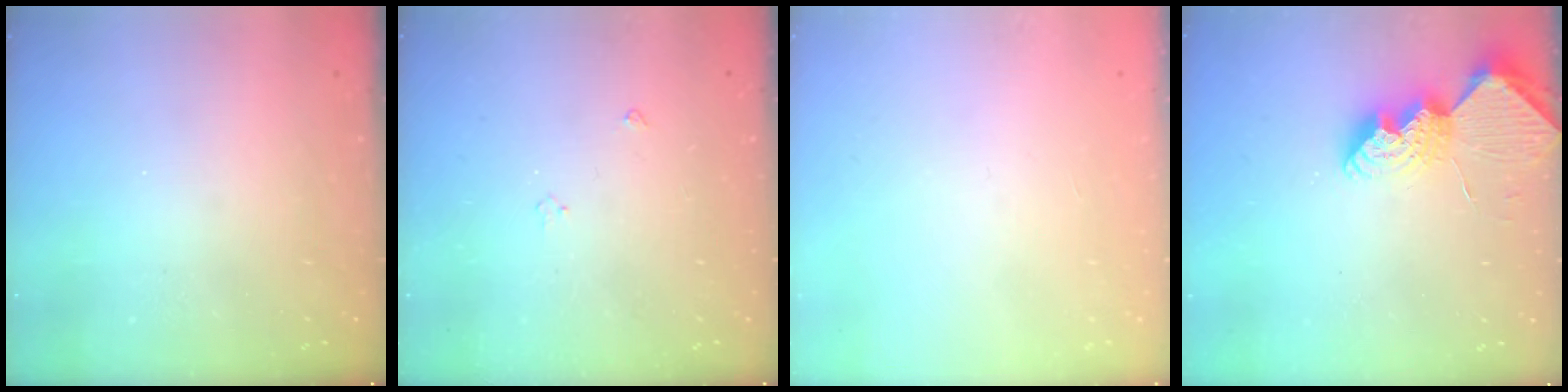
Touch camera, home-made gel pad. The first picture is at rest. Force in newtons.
{"total": 3.0, "press": 2.9, "slide": 0.5}
{"total": 0.0}
{"total": 10.7, "press": 10.7, "slide": 0.5}